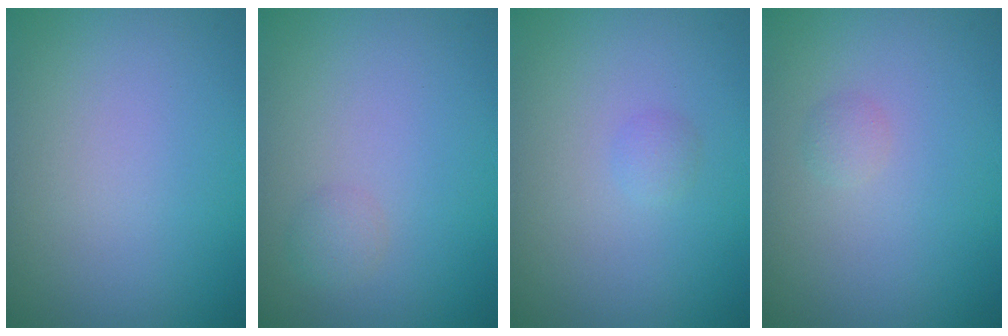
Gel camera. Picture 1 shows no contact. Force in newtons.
{"total": 1.0, "press": 1.0, "slide": 0.0}
{"total": 0.7, "press": 0.7, "slide": 0.0}
{"total": 0.7, "press": 0.7, "slide": 0.0}